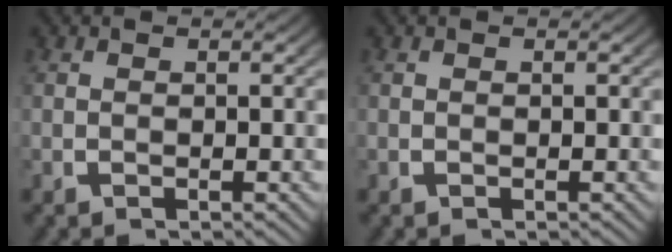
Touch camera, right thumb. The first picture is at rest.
{"total": 0.0}